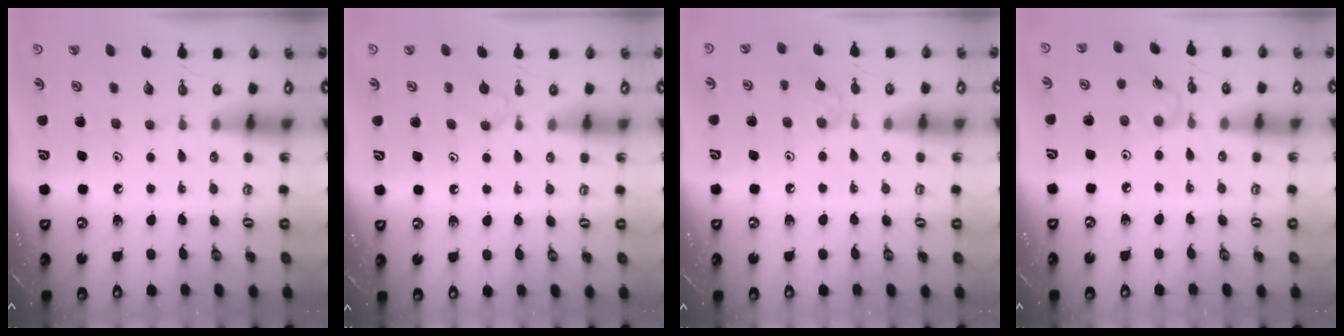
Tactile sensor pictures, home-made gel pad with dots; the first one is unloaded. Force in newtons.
{"total": 3.0, "press": 3.0, "slide": 0.7}
{"total": 6.4, "press": 6.3, "slide": 0.8}
{"total": 1.8, "press": 1.8, "slide": 0.4}